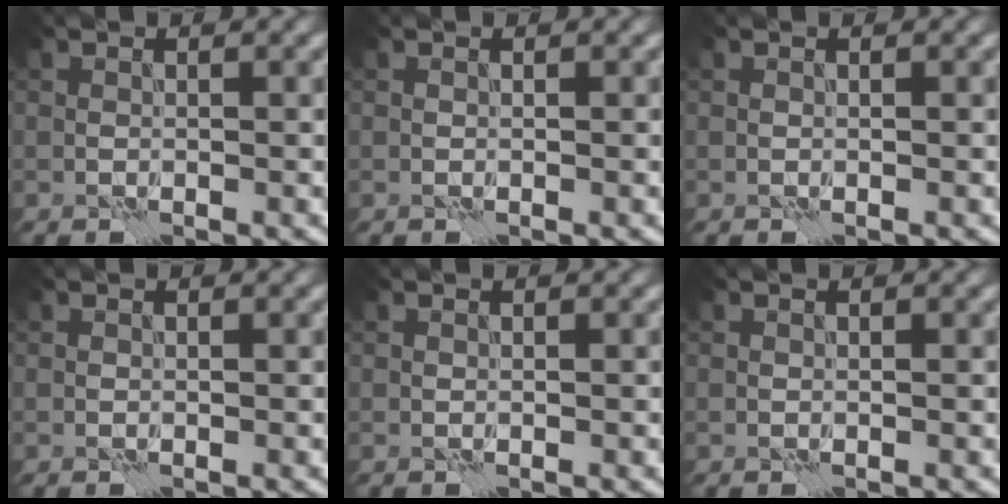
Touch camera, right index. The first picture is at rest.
{"total": 0.0}
{"total": 0.0}
{"total": 0.0}
{"total": 0.0}
{"total": 0.0}